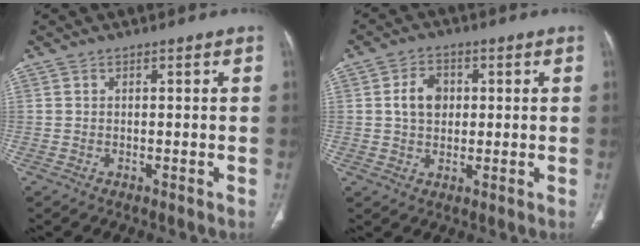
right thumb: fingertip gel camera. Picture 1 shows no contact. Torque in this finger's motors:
{"motor_torque": [0.25, 1.76, 0.91, -0.12, 0.03]}